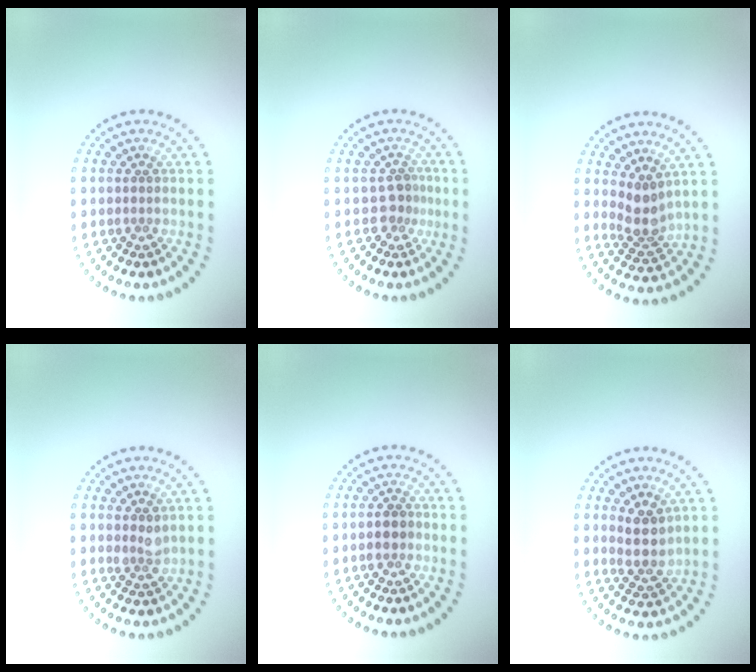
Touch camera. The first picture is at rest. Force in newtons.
{"total": 1.8, "press": 1.3, "slide": 1.2}
{"total": 2.7, "press": 2.0, "slide": 1.8}
{"total": 1.6, "press": 1.3, "slide": 0.9}
{"total": 1.3, "press": 1.3, "slide": 0.4}
{"total": 2.8, "press": 2.5, "slide": 1.2}